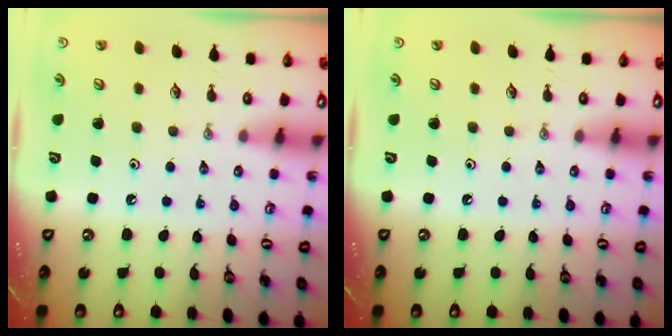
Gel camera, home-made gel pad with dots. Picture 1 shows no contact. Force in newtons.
{"total": 0.0}